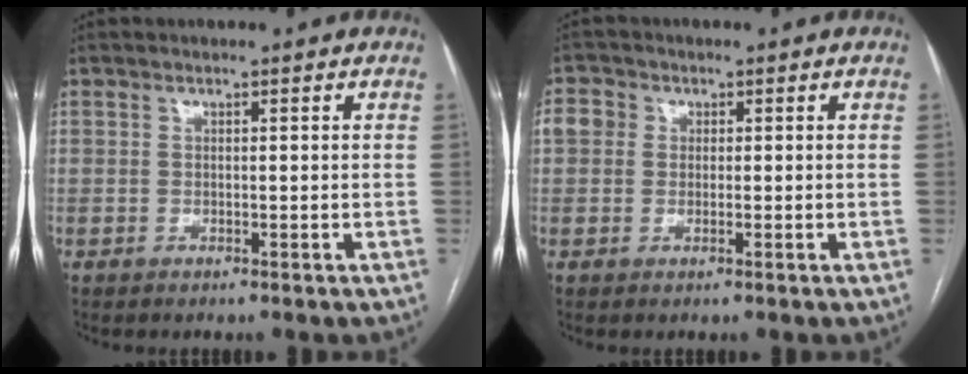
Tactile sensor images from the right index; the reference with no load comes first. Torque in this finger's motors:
{"motor_torque": [-0.18, 0.09, -0.01, 0.02]}